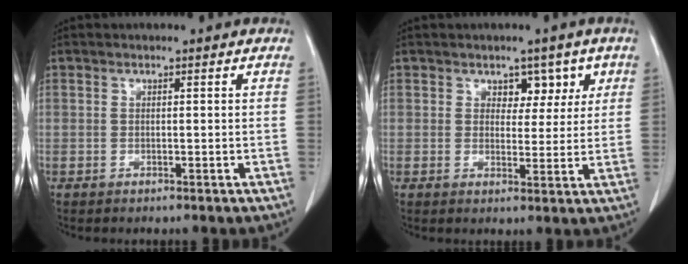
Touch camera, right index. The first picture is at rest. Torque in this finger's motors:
{"motor_torque": [0.04, 0.08, 0.02, 0.00]}